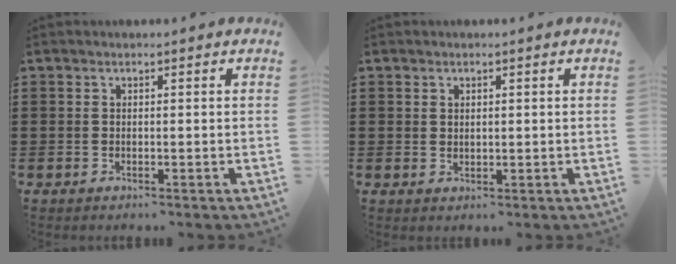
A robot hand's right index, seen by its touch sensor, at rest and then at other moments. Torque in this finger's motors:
{"motor_torque": [-0.56, 0.64, -0.03, -0.01]}